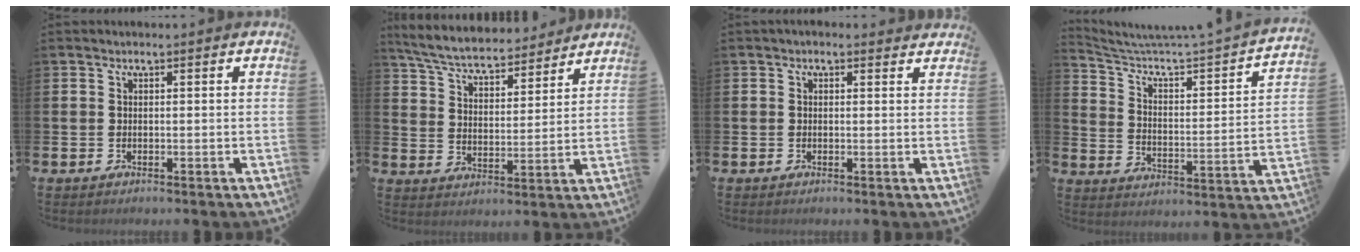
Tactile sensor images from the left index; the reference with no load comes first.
{"total": 6.4, "force": [6.1, 1.3, 1.6], "torque": [-0.061, -0.039, 0.105]}
{"total": 0.6, "force": [0.4, 0.3, 0.3], "torque": [0.007, 0.000, 0.004]}
{"total": 5.1, "force": [4.4, 0.1, 2.6], "torque": [-0.072, -0.047, 0.062]}